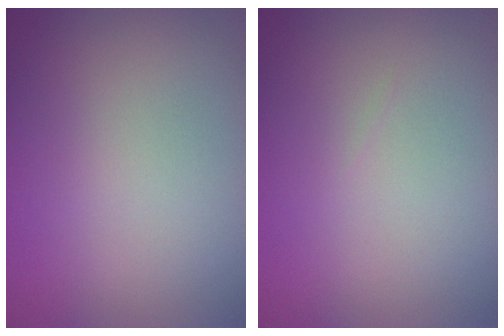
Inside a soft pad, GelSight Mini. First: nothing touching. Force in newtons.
{"total": 0.0}